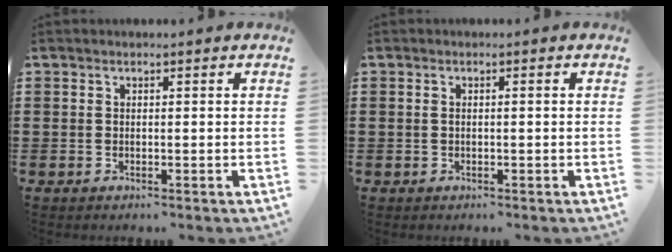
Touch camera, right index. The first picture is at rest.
{"total": 0.7, "force": [0.0, 0.1, 0.6], "torque": [-0.013, -0.001, 0.000]}